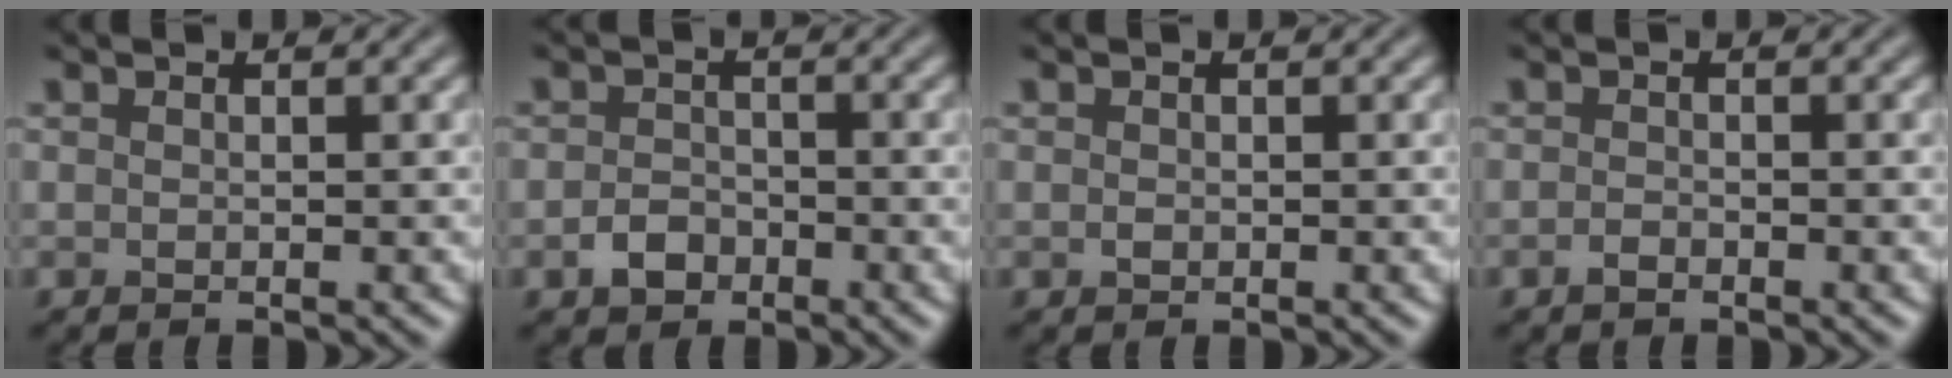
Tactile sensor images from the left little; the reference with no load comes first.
{"total": 2.3, "force": [-1.3, 1.6, 0.9], "torque": [-0.011, 0.002, -0.031]}
{"total": 0.5, "force": [-0.1, 0.5, 0.3], "torque": [-0.006, 0.000, -0.003]}
{"total": 0.9, "force": [-0.7, 0.4, 0.4], "torque": [-0.008, 0.000, -0.016]}